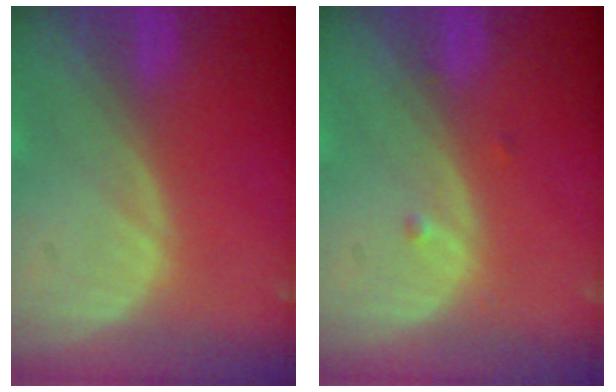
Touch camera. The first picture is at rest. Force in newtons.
{"total": 0.9, "press": 0.7, "slide": 0.5}